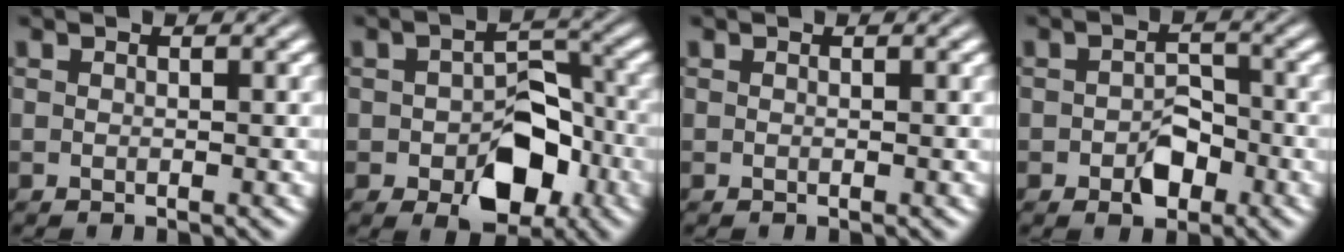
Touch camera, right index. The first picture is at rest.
{"total": 6.3, "force": [-2.3, 3.7, 4.5], "torque": [-0.039, -0.019, -0.028]}
{"total": 0.0}
{"total": 2.5, "force": [-1.5, 1.2, 1.7], "torque": [-0.001, -0.004, -0.024]}